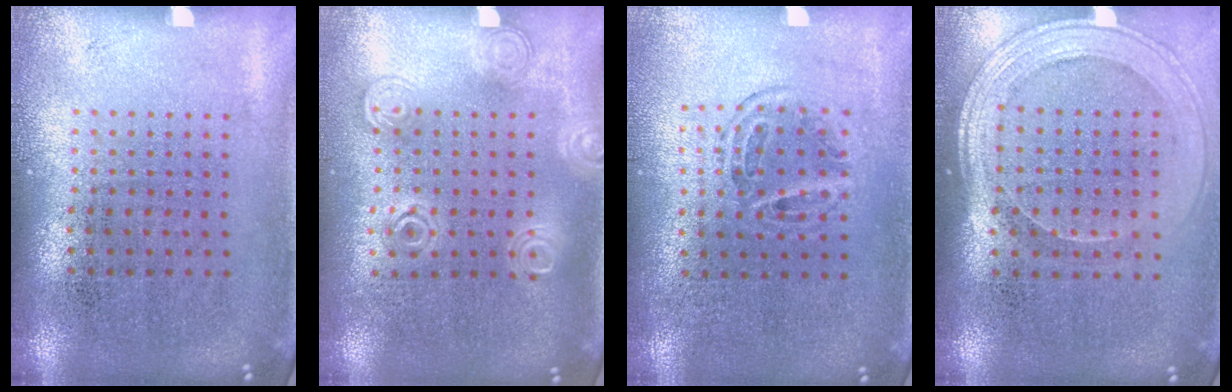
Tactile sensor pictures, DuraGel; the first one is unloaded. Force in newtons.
{"total": 1.4, "press": 1.3, "slide": 0.4}
{"total": 1.0, "press": 0.9, "slide": 0.4}
{"total": 1.8, "press": 1.6, "slide": 0.7}